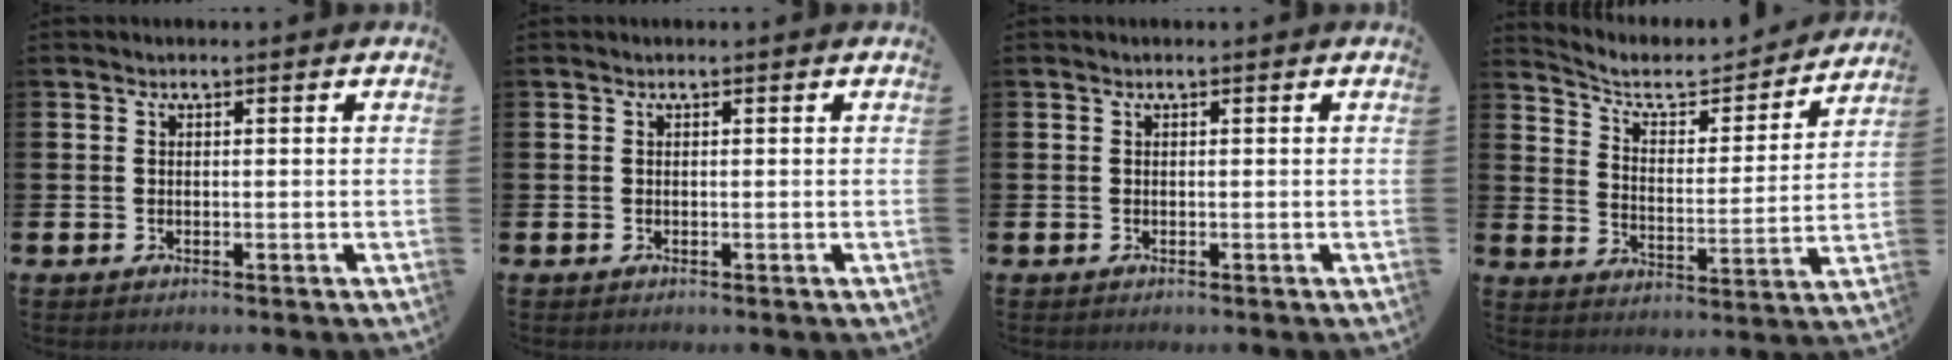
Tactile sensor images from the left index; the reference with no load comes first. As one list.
[{"total": 0.0}, {"total": 0.0}, {"total": 6.3, "force": [5.3, 2.3, 2.4], "torque": [-0.072, -0.040, 0.083]}]